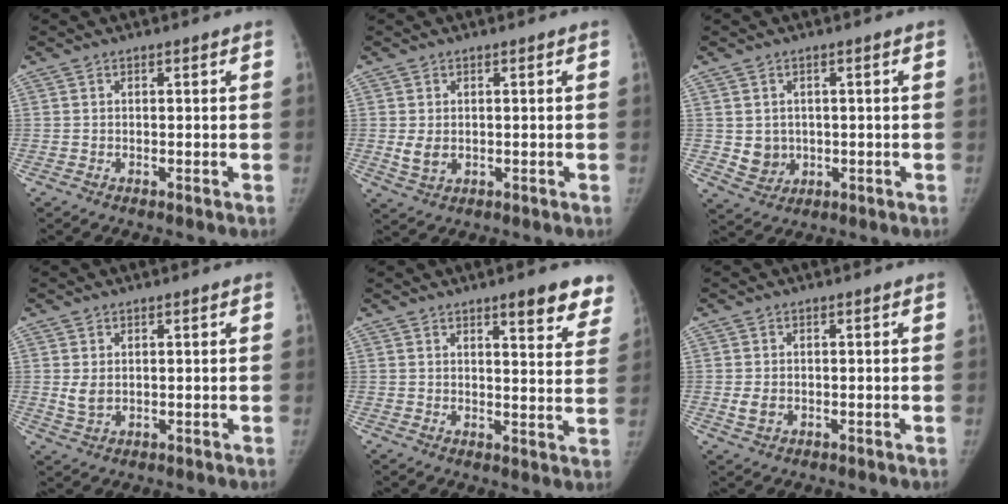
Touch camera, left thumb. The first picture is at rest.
{"total": 3.1, "force": [0.0, 2.3, 2.1], "torque": [-0.035, -0.008, 0.009]}
{"total": 4.5, "force": [0.0, 4.1, 1.8], "torque": [-0.010, -0.002, 0.015]}
{"total": 2.7, "force": [0.5, 1.9, 1.9], "torque": [-0.028, -0.010, 0.019]}
{"total": 9.7, "force": [6.9, 2.6, 6.3], "torque": [-0.042, -0.036, 0.081]}
{"total": 2.3, "force": [-0.3, 1.7, 1.5], "torque": [-0.025, -0.002, -0.002]}